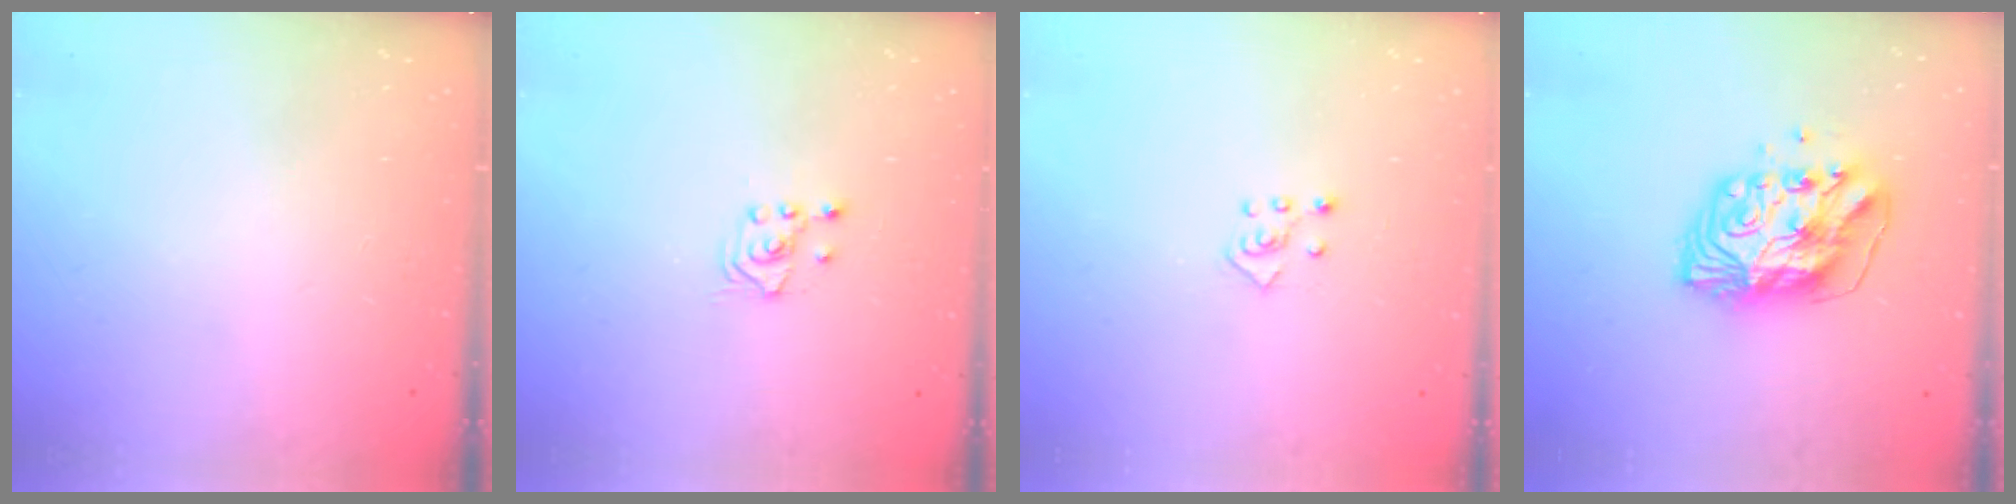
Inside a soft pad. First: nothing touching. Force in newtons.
{"total": 2.5, "press": 2.4, "slide": 0.9}
{"total": 4.7, "press": 4.6, "slide": 0.6}
{"total": 11.2, "press": 11.2, "slide": 1.1}